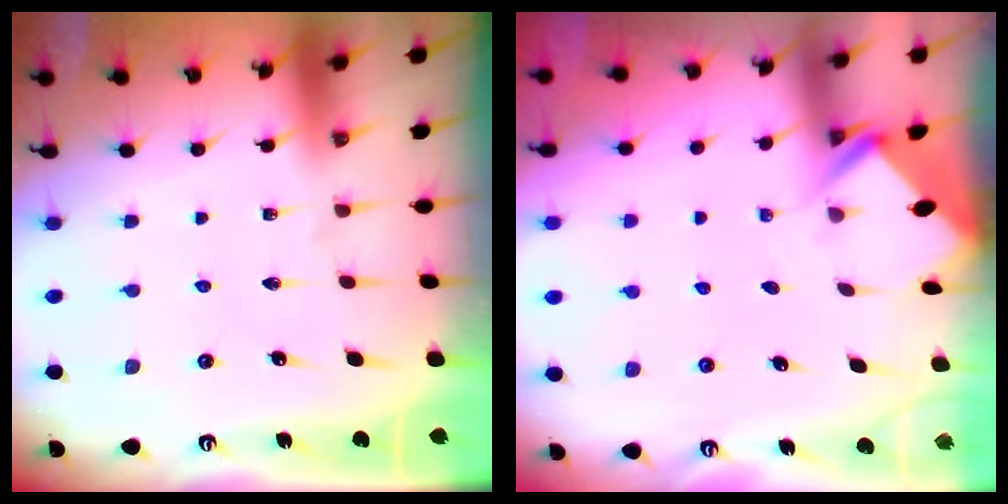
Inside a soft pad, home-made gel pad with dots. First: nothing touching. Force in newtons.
{"total": 2.7, "press": 2.7, "slide": 0.2}